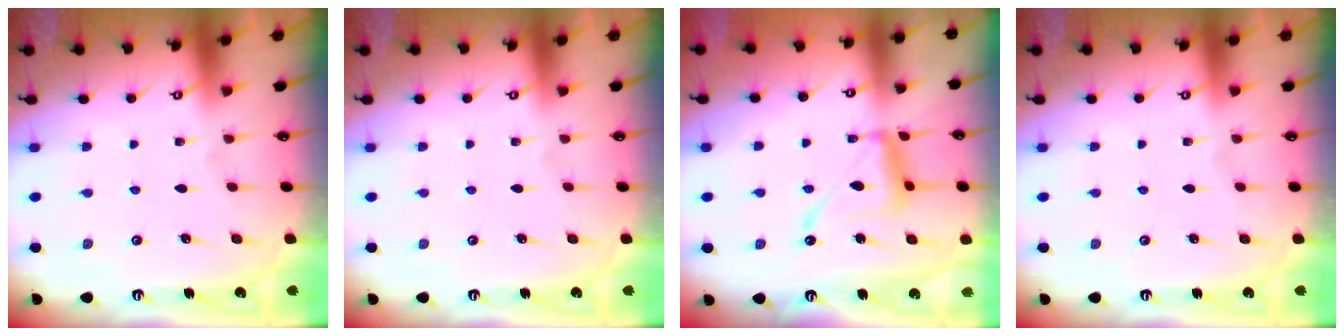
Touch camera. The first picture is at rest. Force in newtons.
{"total": 0.0}
{"total": 13.2, "press": 13.1, "slide": 1.1}
{"total": 0.0}